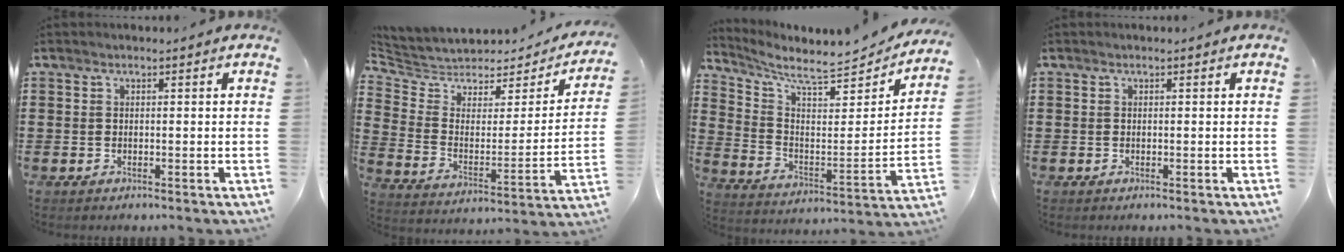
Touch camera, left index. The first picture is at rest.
{"total": 4.5, "force": [4.0, 1.9, 0.3], "torque": [-0.041, -0.035, 0.065]}
{"total": 6.9, "force": [5.9, 0.9, 3.4], "torque": [-0.089, -0.054, 0.095]}
{"total": 0.0}